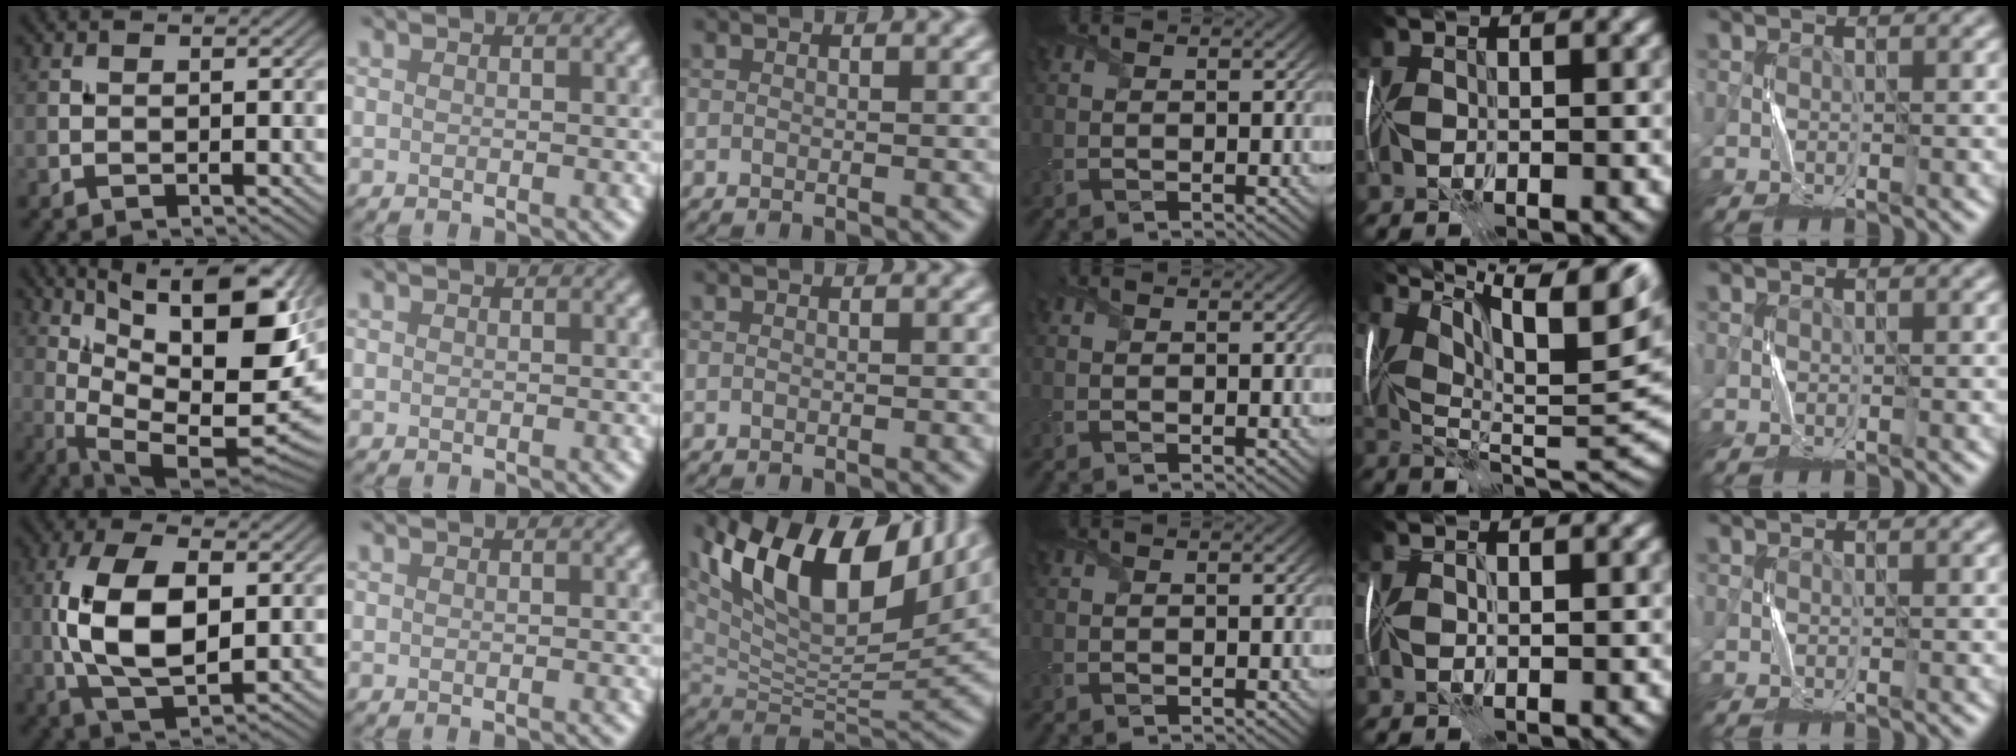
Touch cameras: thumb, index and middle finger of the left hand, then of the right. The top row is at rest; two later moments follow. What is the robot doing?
{"motion": "fold", "object": "handkerchief"}